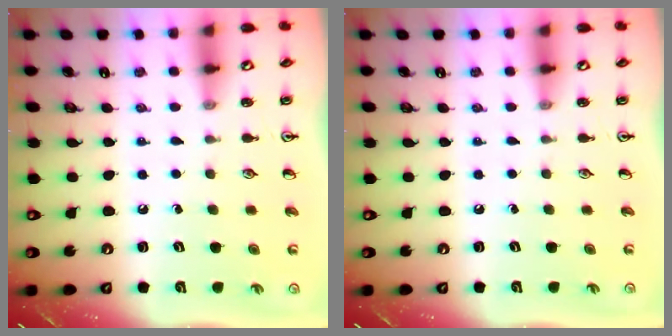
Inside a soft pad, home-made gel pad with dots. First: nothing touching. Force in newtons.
{"total": 0.0}